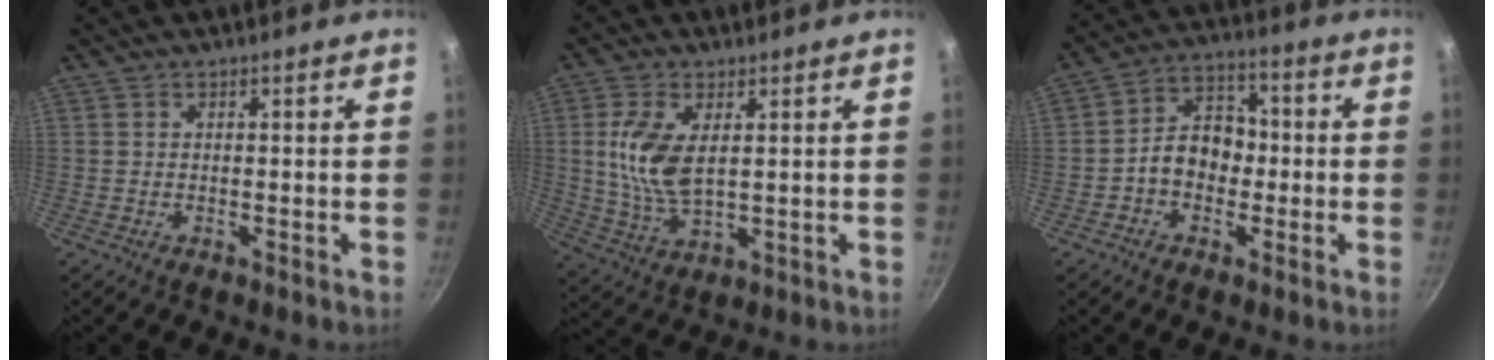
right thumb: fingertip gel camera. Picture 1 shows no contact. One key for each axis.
{"total": 10.2, "fx": 2.0, "fy": 5.2, "fz": 8.5, "tx": -0.172, "ty": -0.011, "tz": 0.044}
{"total": 9.2, "fx": -1.4, "fy": 7.0, "fz": 5.7, "tx": -0.047, "ty": 0.034, "tz": -0.037}